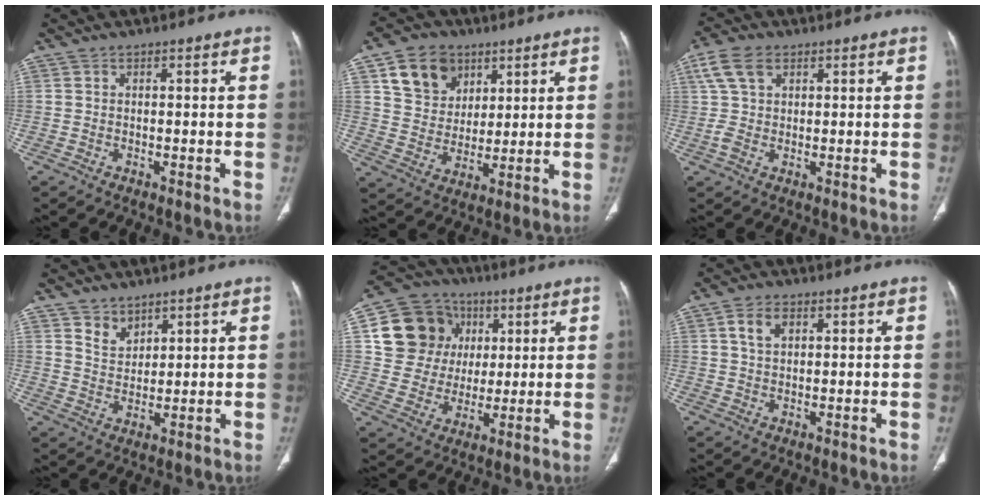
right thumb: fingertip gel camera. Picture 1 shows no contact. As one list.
[{"total": 11.9, "force": [5.8, 9.1, 4.8], "torque": [-0.058, -0.020, 0.110]}, {"total": 6.4, "force": [2.8, 4.0, 4.1], "torque": [-0.084, 0.008, 0.057]}, {"total": 4.5, "force": [3.2, 2.8, 1.3], "torque": [-0.003, -0.029, 0.067]}, {"total": 15.5, "force": [4.3, 13.8, 5.6], "torque": [-0.070, 0.014, 0.082]}, {"total": 4.2, "force": [1.7, 2.7, 2.8], "torque": [-0.047, -0.001, 0.034]}]